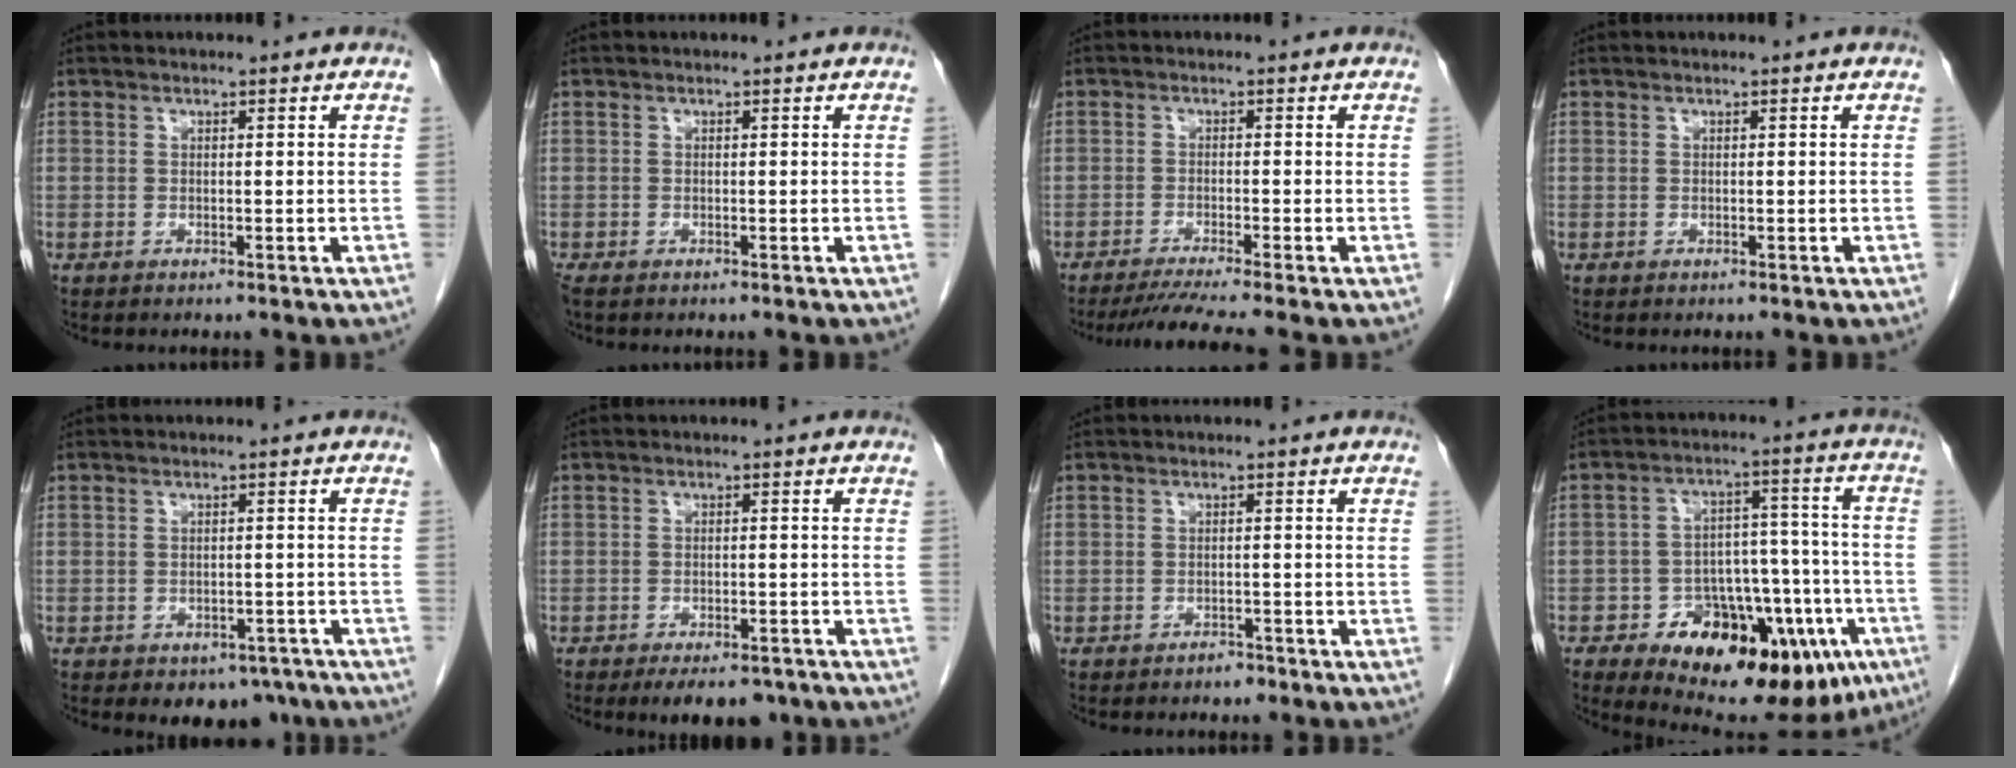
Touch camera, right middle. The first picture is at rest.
{"total": 1.6, "force": [-1.2, 0.7, 0.8], "torque": [-0.019, -0.005, -0.019]}
{"total": 5.7, "force": [-4.7, -1.5, 2.8], "torque": [-0.044, -0.019, -0.080]}
{"total": 0.0}
{"total": 5.3, "force": [-3.6, 3.3, 2.0], "torque": [-0.008, 0.006, -0.043]}
{"total": 6.8, "force": [-5.2, 2.9, 3.4], "torque": [-0.039, 0.001, -0.073]}
{"total": 1.4, "force": [-1.1, 0.6, 0.4], "torque": [-0.008, 0.002, -0.016]}
{"total": 22.8, "force": [-11.5, 10.1, 16.9], "torque": [-0.192, 0.033, -0.156]}